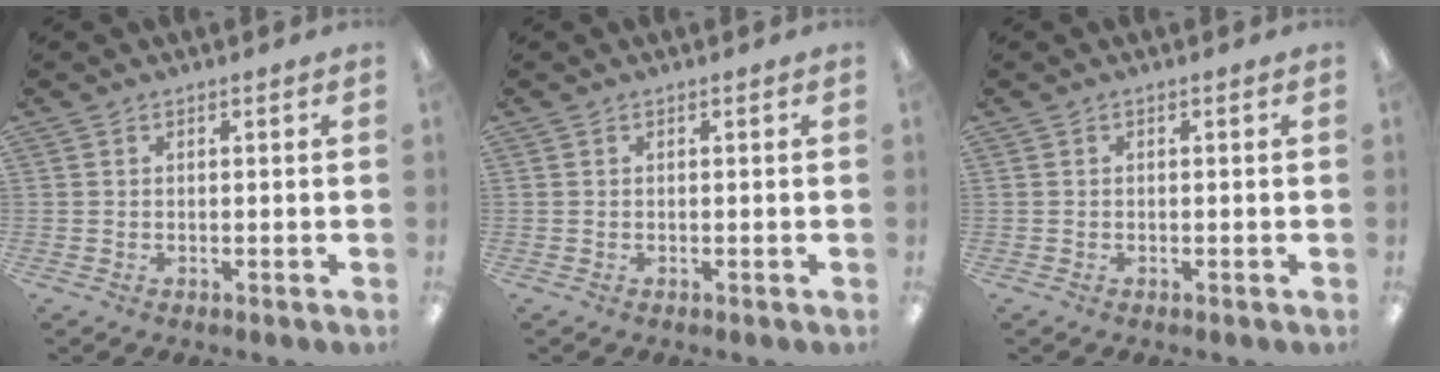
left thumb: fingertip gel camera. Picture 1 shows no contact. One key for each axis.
{"total": 0.0}
{"total": 0.0}